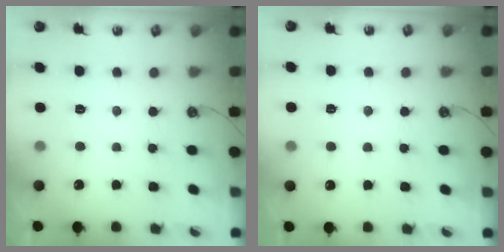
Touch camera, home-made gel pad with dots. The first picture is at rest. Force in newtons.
{"total": 0.5, "press": 0.5, "slide": 0.2}